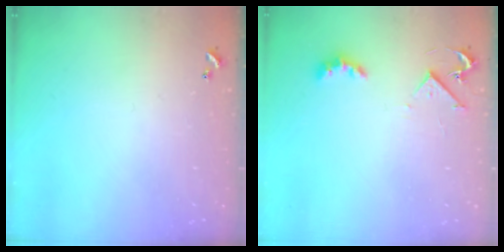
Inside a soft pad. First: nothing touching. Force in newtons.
{"total": 3.6, "press": 3.5, "slide": 0.6}